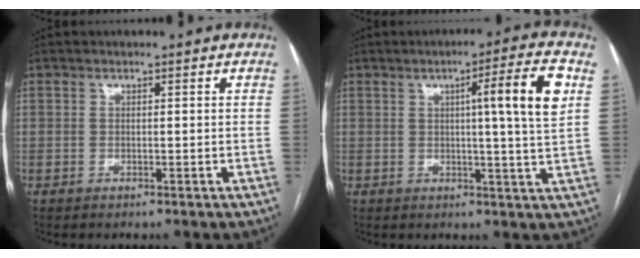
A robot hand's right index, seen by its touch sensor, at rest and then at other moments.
{"total": 9.5, "force": [2.5, -1.1, 9.1], "torque": [-0.131, 0.003, 0.033]}